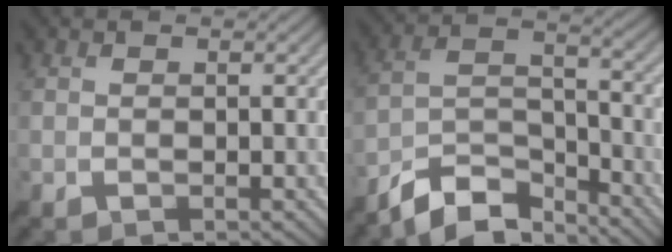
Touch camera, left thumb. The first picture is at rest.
{"total": 9.1, "force": [-8.0, 2.8, 3.5], "torque": [-0.062, 0.004, -0.159]}